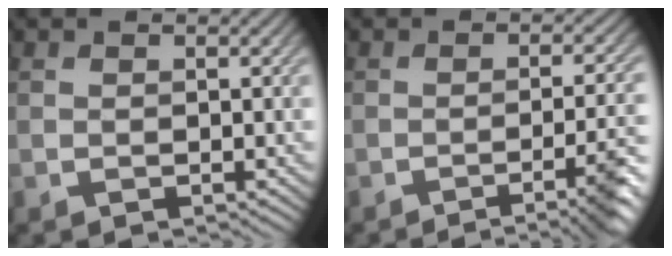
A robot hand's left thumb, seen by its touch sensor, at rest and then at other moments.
{"total": 6.9, "force": [-3.6, 1.2, 5.7], "torque": [-0.078, 0.000, -0.055]}